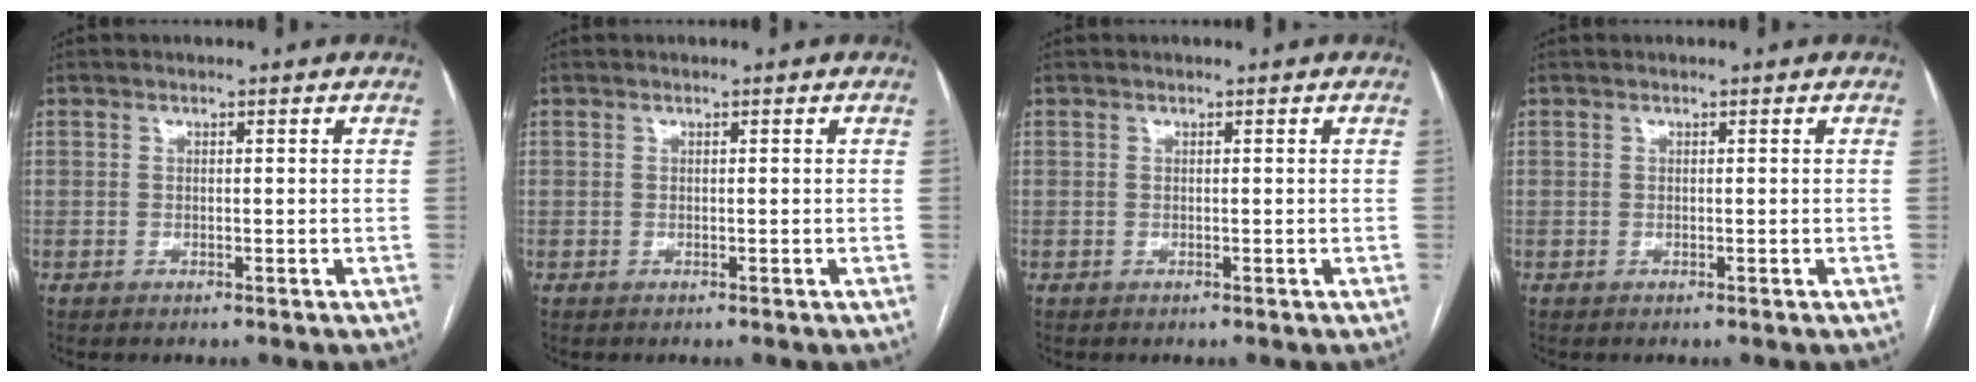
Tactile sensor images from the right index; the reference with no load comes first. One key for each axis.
{"total": 0.0}
{"total": 0.0}
{"total": 0.0}